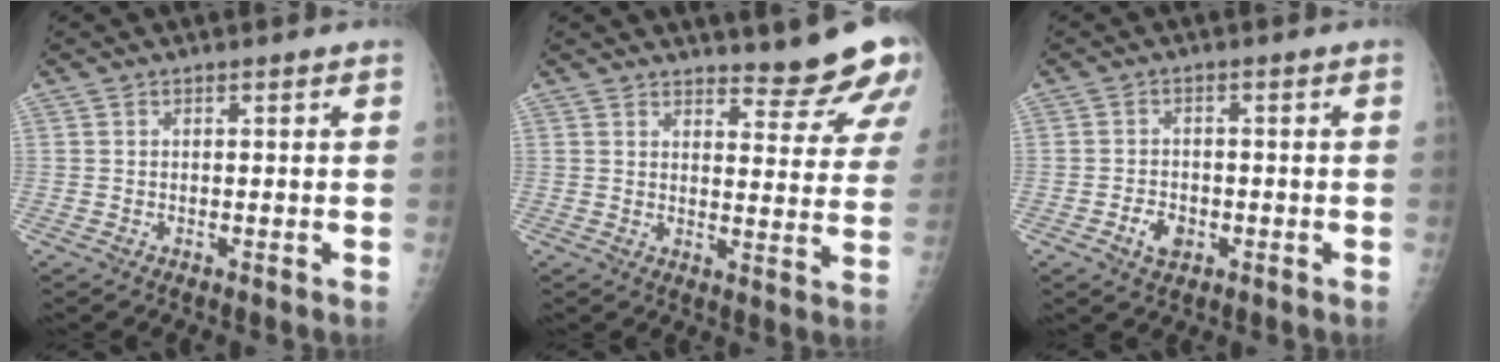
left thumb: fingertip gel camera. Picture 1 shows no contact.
{"total": 11.0, "force": [9.8, 2.1, 4.6], "torque": [-0.030, -0.081, 0.111]}
{"total": 3.7, "force": [-1.6, 2.7, 2.0], "torque": [-0.022, 0.009, -0.025]}